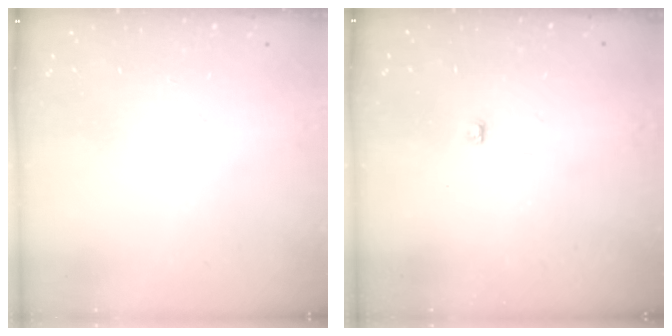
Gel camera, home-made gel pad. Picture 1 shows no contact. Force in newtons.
{"total": 2.8, "press": 2.7, "slide": 0.3}